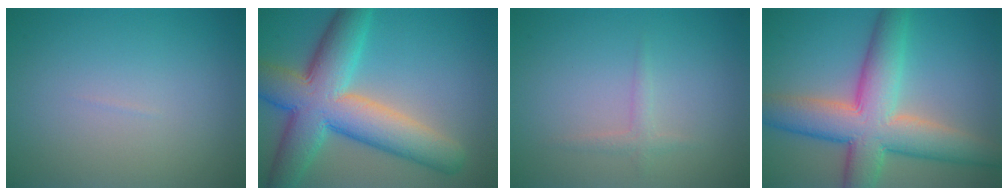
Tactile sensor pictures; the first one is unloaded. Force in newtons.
{"total": 10.8, "press": 10.8, "slide": 0.6}
{"total": 1.1, "press": 1.1, "slide": 0.0}
{"total": 9.7, "press": 9.7, "slide": 0.4}